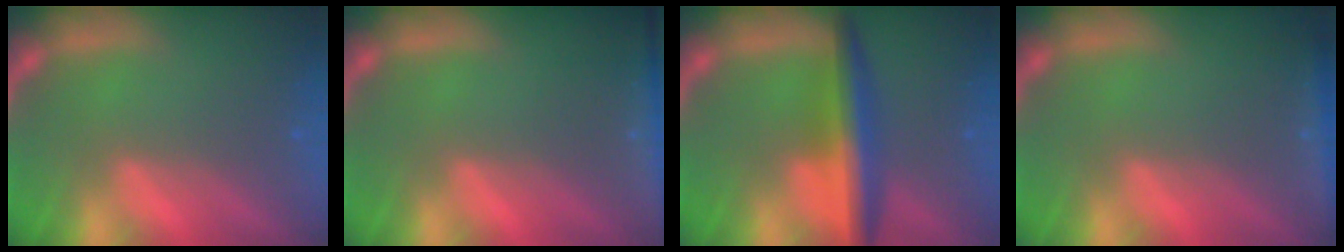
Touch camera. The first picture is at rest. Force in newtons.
{"total": 6.0}
{"total": 5.5}
{"total": 2.4}